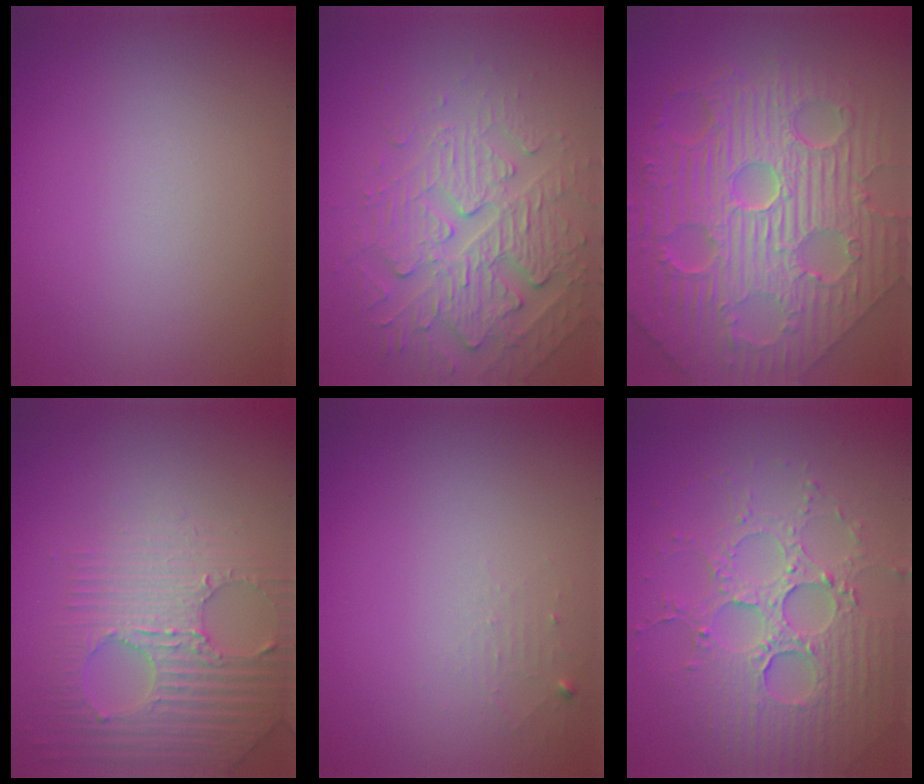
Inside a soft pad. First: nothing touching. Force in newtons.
{"total": 4.7, "press": 4.2, "slide": 2.2}
{"total": 12.4, "press": 8.2, "slide": 9.3}
{"total": 3.9, "press": 3.7, "slide": 0.9}
{"total": 1.0, "press": 1.0, "slide": 0.1}
{"total": 5.2, "press": 4.6, "slide": 2.3}